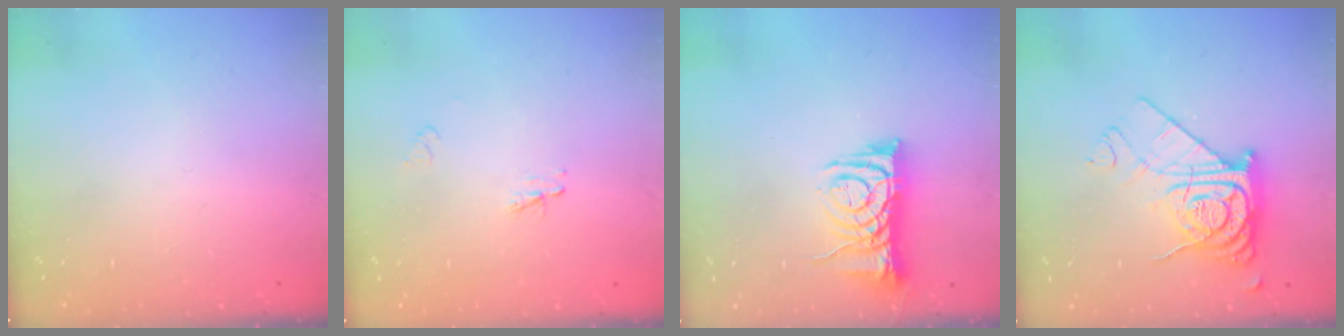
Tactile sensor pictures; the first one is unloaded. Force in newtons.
{"total": 2.3, "press": 2.3, "slide": 0.3}
{"total": 7.9, "press": 7.9, "slide": 1.0}
{"total": 13.2, "press": 13.1, "slide": 1.4}